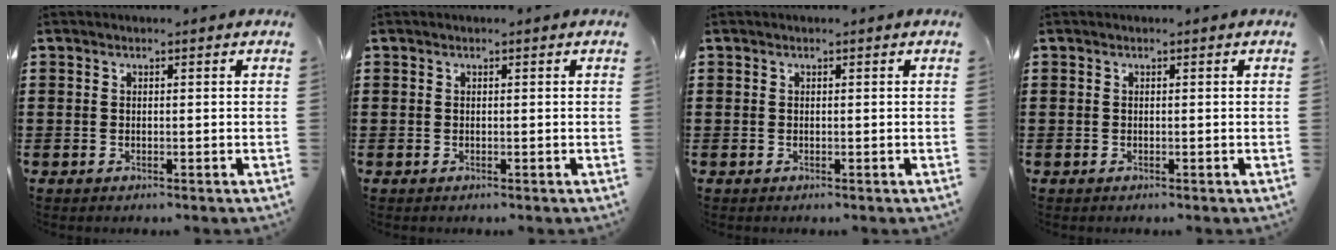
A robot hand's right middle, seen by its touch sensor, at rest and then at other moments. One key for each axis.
{"total": 0.0}
{"total": 0.0}
{"total": 0.0}